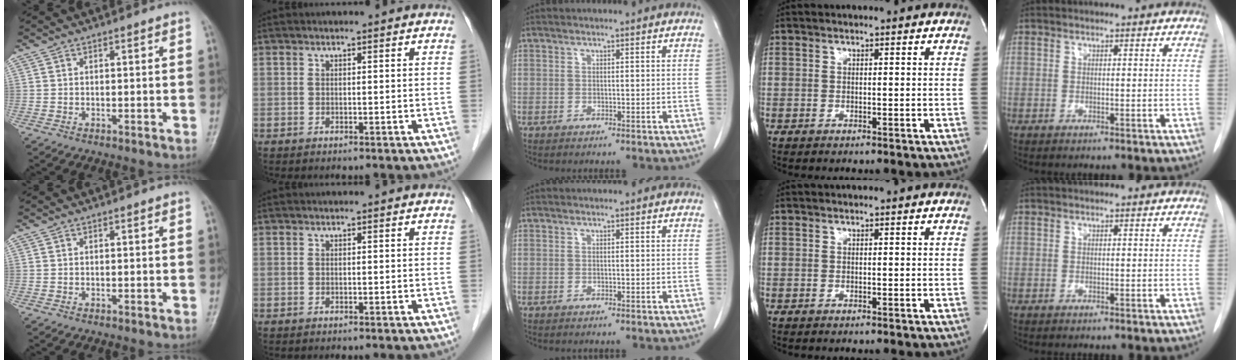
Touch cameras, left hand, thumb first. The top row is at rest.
{}